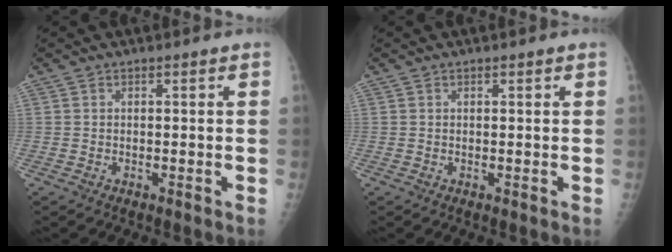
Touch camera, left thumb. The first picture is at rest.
{"total": 0.0}